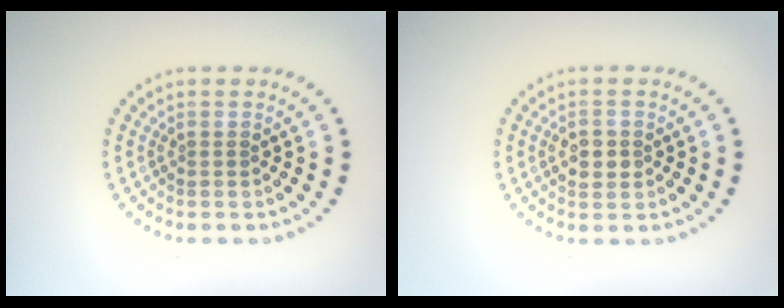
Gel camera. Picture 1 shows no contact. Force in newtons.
{"total": 2.4, "press": 2.4, "slide": 0.0}